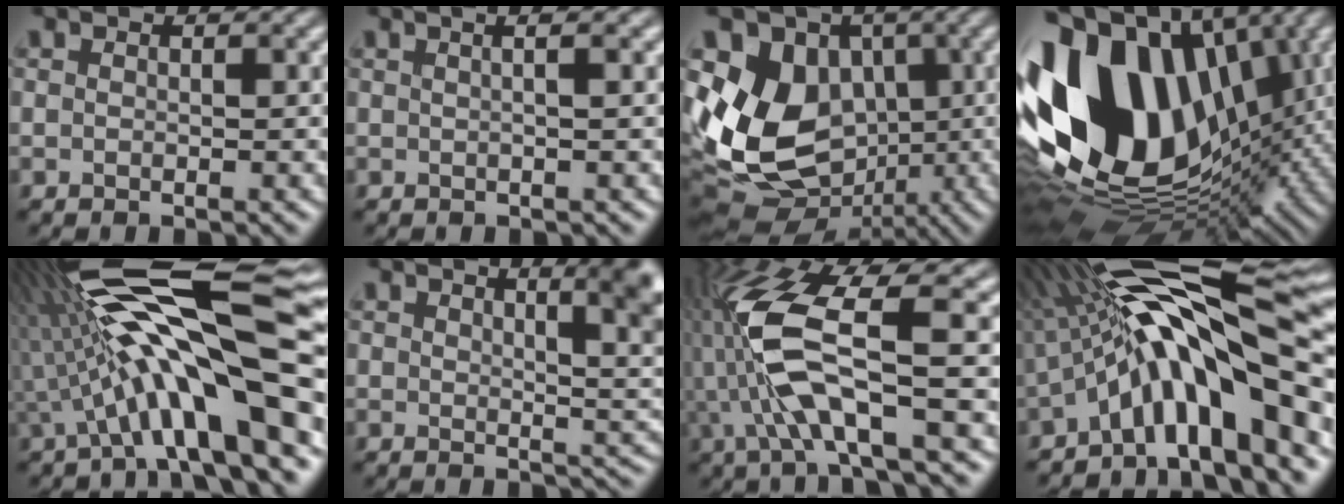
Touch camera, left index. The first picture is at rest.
{"total": 2.9, "force": [1.3, 1.2, 2.4], "torque": [-0.015, 0.025, -0.009]}
{"total": 10.9, "force": [-0.1, 8.9, 6.3], "torque": [-0.132, 0.002, -0.009]}
{"total": 19.4, "force": [1.1, 13.1, 14.3], "torque": [-0.317, -0.003, 0.030]}
{"total": 14.9, "force": [-0.9, 3.2, 14.6], "torque": [-0.225, 0.041, -0.011]}
{"total": 5.7, "force": [2.9, 1.7, 4.6], "torque": [-0.030, 0.016, 0.048]}
{"total": 9.9, "force": [-1.0, 2.8, 9.4], "torque": [-0.208, 0.011, -0.011]}
{"total": 13.9, "force": [-2.2, 3.6, 13.2], "torque": [-0.190, 0.036, -0.036]}